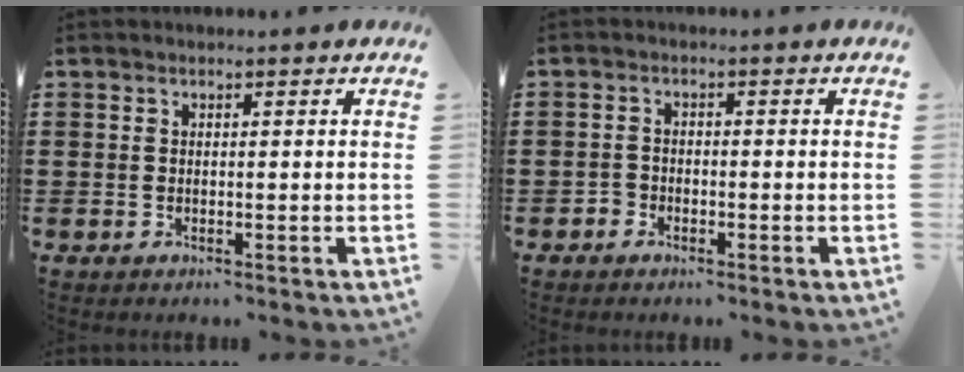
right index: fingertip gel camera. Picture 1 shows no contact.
{"total": 1.5, "force": [-1.2, 0.9, 0.1], "torque": [-0.006, 0.004, -0.026]}